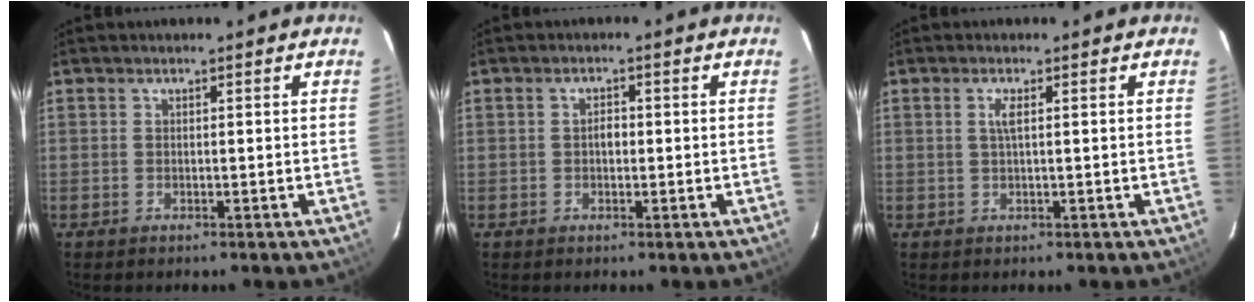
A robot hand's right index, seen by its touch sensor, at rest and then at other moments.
{"total": 1.7, "force": [-0.1, 1.1, 1.2], "torque": [-0.022, 0.007, -0.004]}
{"total": 1.7, "force": [0.4, 0.1, 1.6], "torque": [-0.033, 0.002, 0.007]}